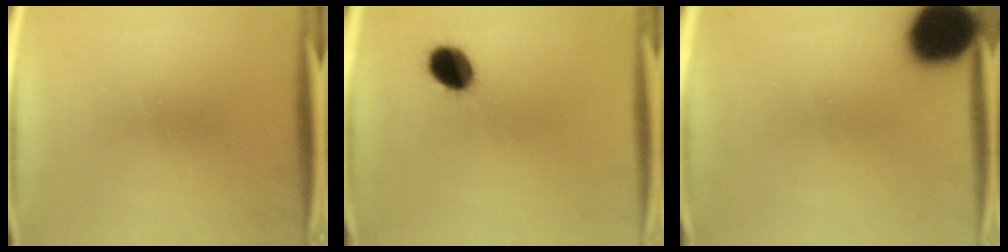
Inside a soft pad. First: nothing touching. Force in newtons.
{"total": 6.9}
{"total": 16.3}